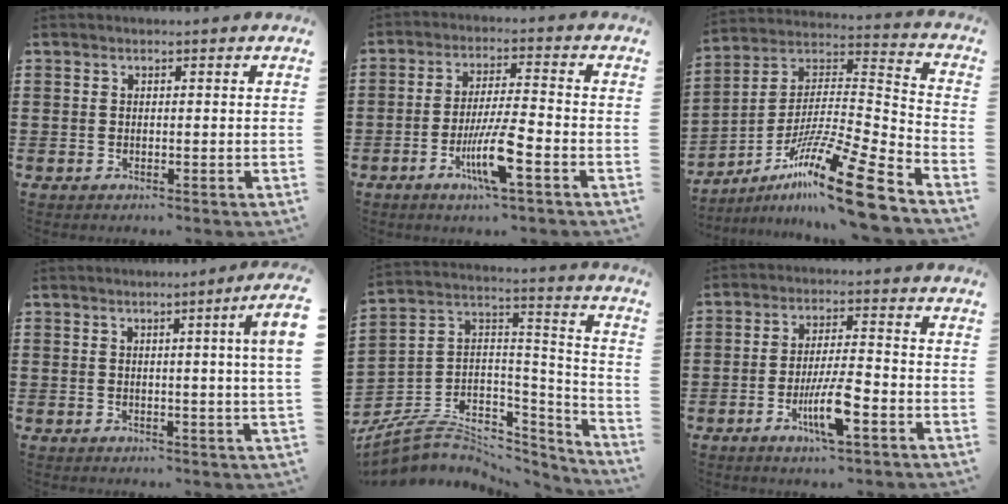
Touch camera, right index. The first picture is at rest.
{"total": 8.3, "force": [-3.6, 0.9, 7.4], "torque": [-0.152, -0.015, -0.070]}
{"total": 17.8, "force": [-12.5, 1.0, 12.6], "torque": [-0.209, 0.033, -0.221]}
{"total": 3.5, "force": [1.0, -1.0, 3.2], "torque": [-0.059, -0.010, 0.015]}
{"total": 6.9, "force": [-3.8, 5.1, 2.8], "torque": [-0.071, 0.000, -0.067]}
{"total": 7.6, "force": [-3.3, 1.3, 6.8], "torque": [-0.135, -0.011, -0.060]}